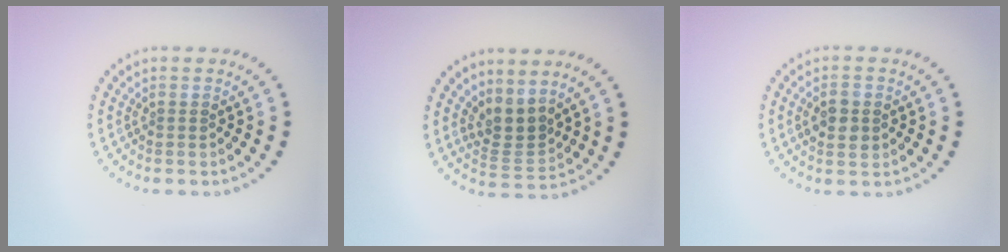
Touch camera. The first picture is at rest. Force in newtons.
{"total": 2.9, "press": 2.1, "slide": 2.0}
{"total": 2.7, "press": 2.7, "slide": 0.0}